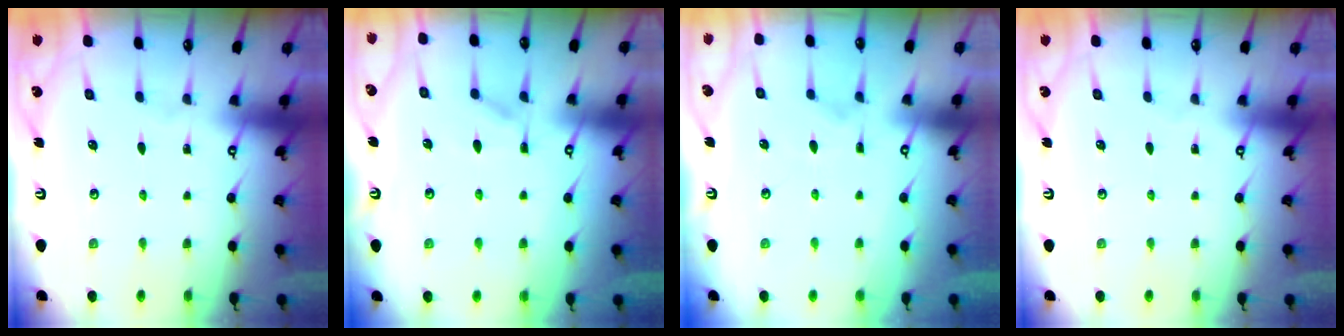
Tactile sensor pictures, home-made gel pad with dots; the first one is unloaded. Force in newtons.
{"total": 6.1, "press": 6.1, "slide": 0.7}
{"total": 5.7, "press": 5.6, "slide": 1.4}
{"total": 0.0}